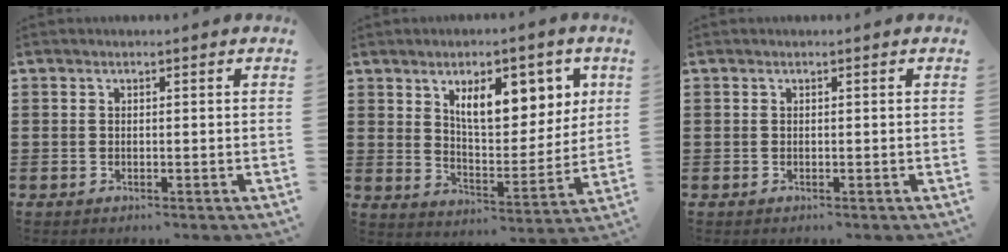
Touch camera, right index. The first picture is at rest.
{"total": 9.9, "force": [5.1, 4.6, 7.1], "torque": [-0.116, -0.007, 0.084]}
{"total": 0.0}